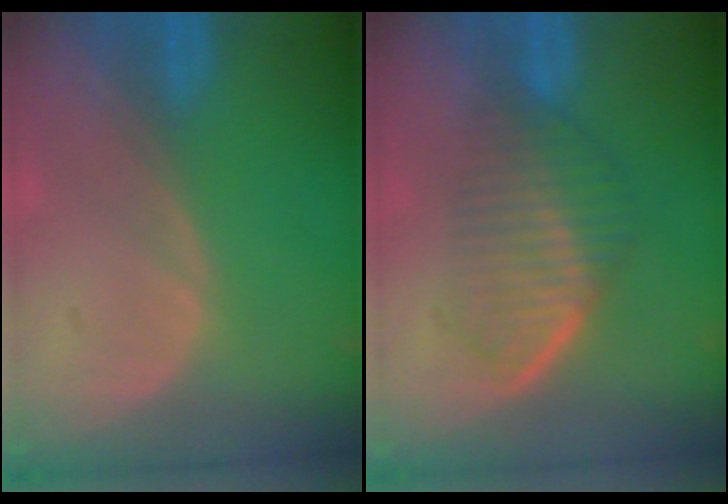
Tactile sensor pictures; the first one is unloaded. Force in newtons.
{"total": 7.1, "press": 6.1, "slide": 3.6}